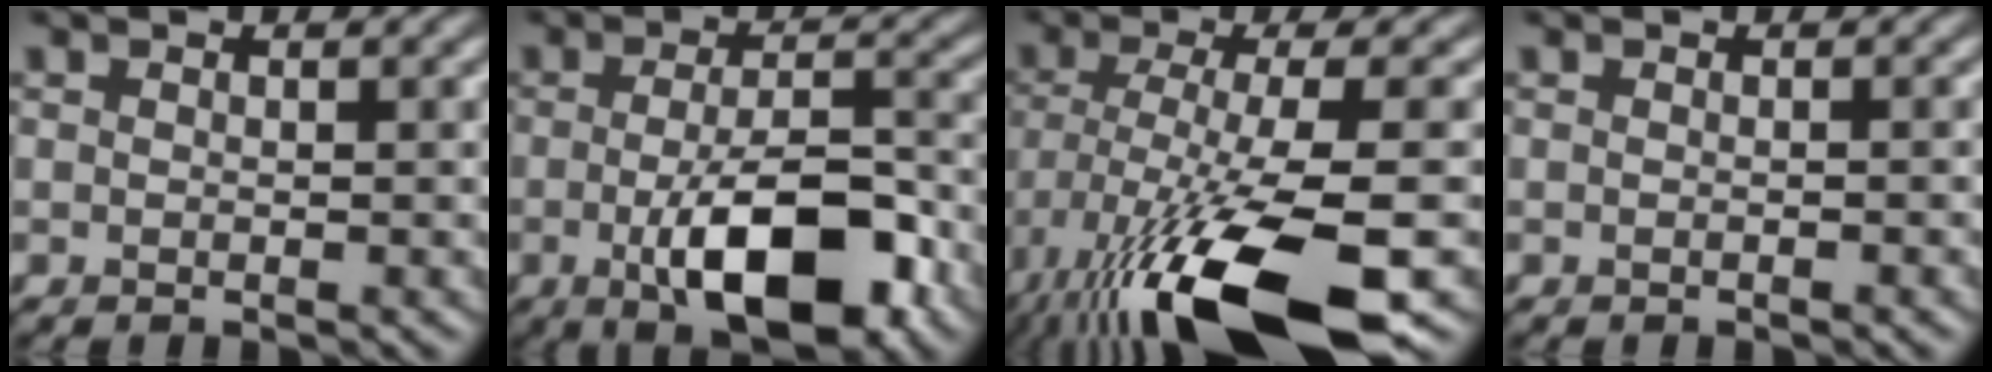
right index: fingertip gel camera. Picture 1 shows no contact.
{"total": 9.1, "force": [-3.1, 3.4, 7.9], "torque": [-0.127, -0.003, -0.050]}
{"total": 15.0, "force": [-8.1, 3.9, 12.0], "torque": [-0.235, -0.030, -0.131]}
{"total": 0.6, "force": [-0.3, 0.1, 0.5], "torque": [-0.007, -0.001, -0.008]}